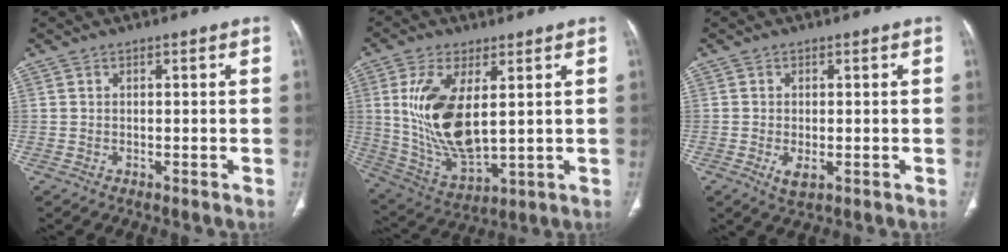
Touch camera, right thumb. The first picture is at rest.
{"total": 15.9, "force": [3.1, 7.3, 13.8], "torque": [-0.276, -0.023, 0.076]}
{"total": 2.9, "force": [-0.8, 1.4, 2.4], "torque": [-0.048, -0.007, -0.011]}